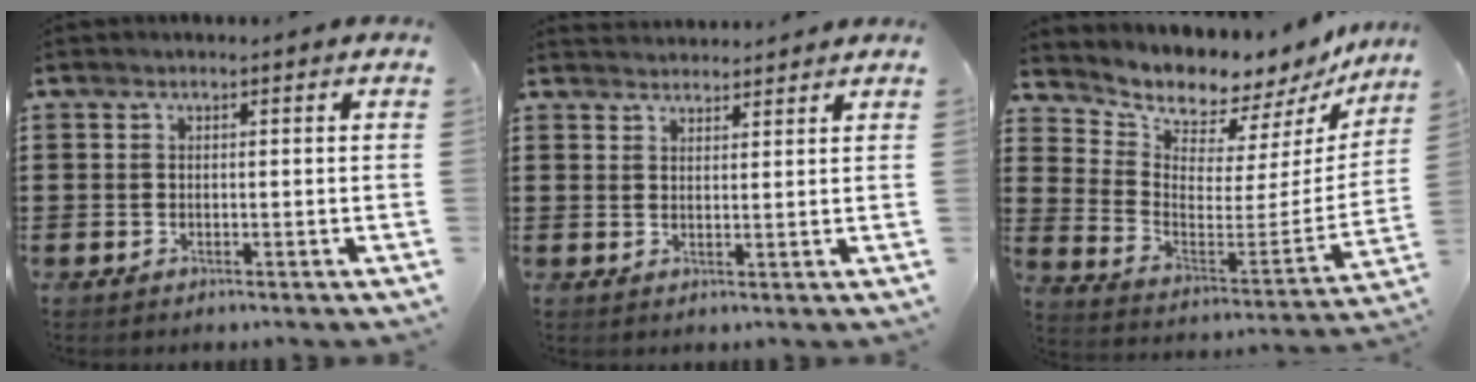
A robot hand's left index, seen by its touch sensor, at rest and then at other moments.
{"total": 2.2, "force": [2.2, 0.1, -0.3], "torque": [0.000, -0.004, 0.043]}
{"total": 6.3, "force": [6.2, 1.1, -0.2], "torque": [-0.034, -0.071, 0.101]}